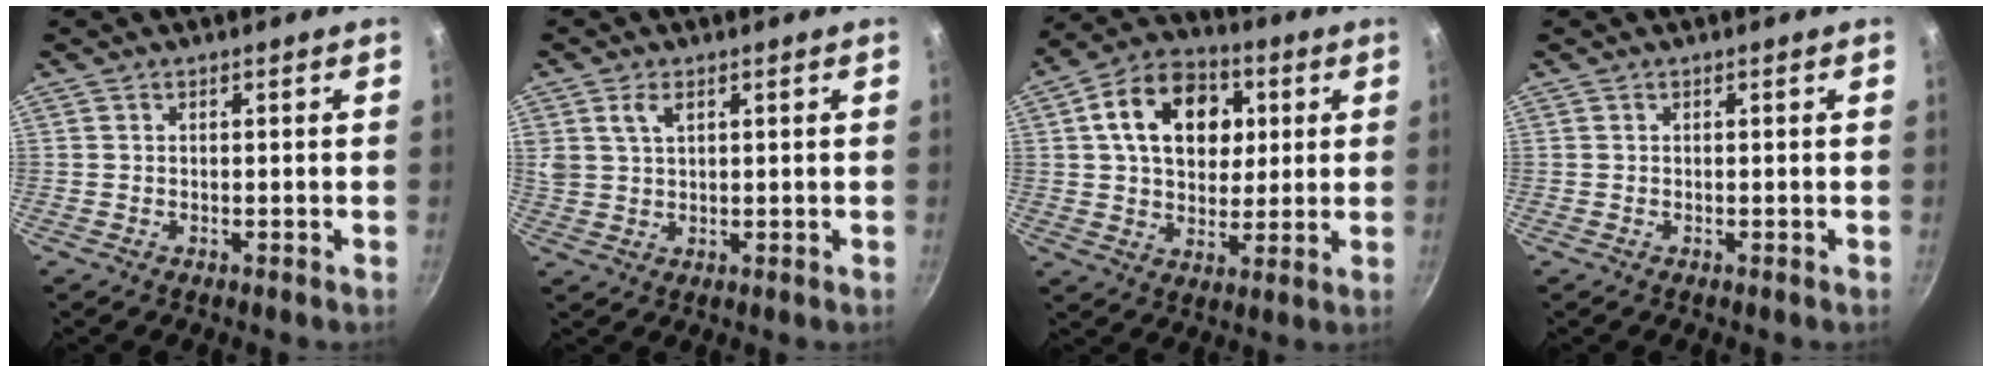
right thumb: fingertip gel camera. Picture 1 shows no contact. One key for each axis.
{"total": 4.0, "fx": 1.8, "fy": 2.4, "fz": 2.6, "tx": -0.041, "ty": -0.005, "tz": 0.038}
{"total": 16.5, "fx": 4.1, "fy": 11.9, "fz": 10.5, "tx": -0.136, "ty": 0.011, "tz": 0.058}
{"total": 0.0}